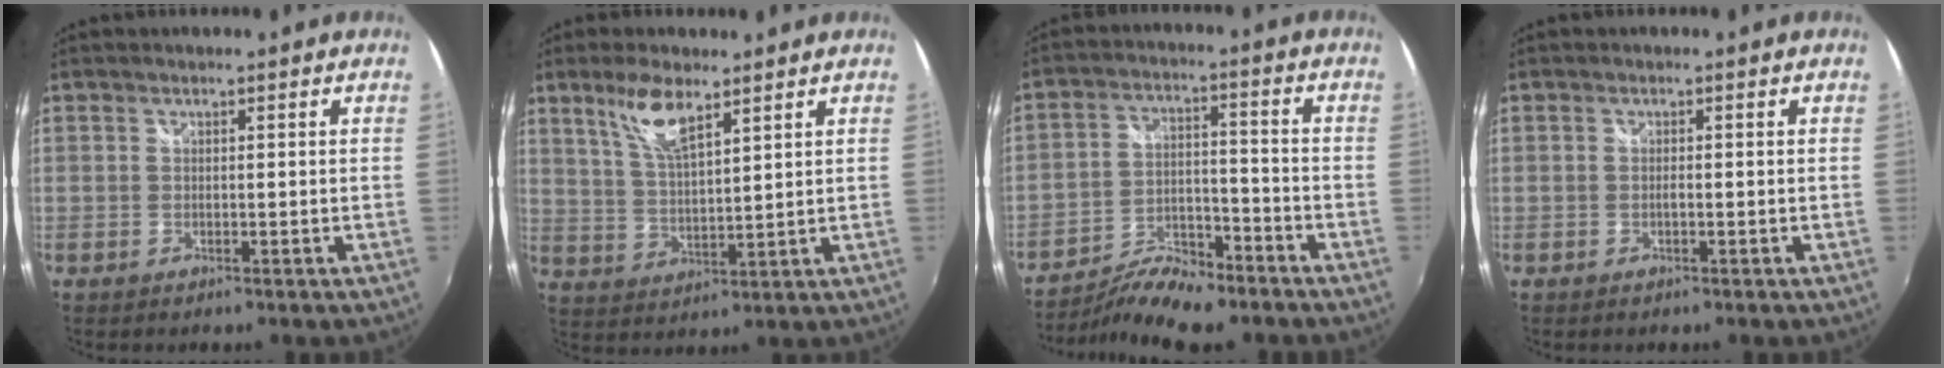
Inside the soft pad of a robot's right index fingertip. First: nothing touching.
{"total": 8.0, "force": [5.2, 2.2, 5.7], "torque": [-0.112, 0.003, 0.106]}
{"total": 12.3, "force": [-10.2, 3.8, 5.6], "torque": [-0.123, -0.003, -0.175]}
{"total": 0.6, "force": [-0.3, 0.1, 0.5], "torque": [-0.010, 0.000, -0.006]}